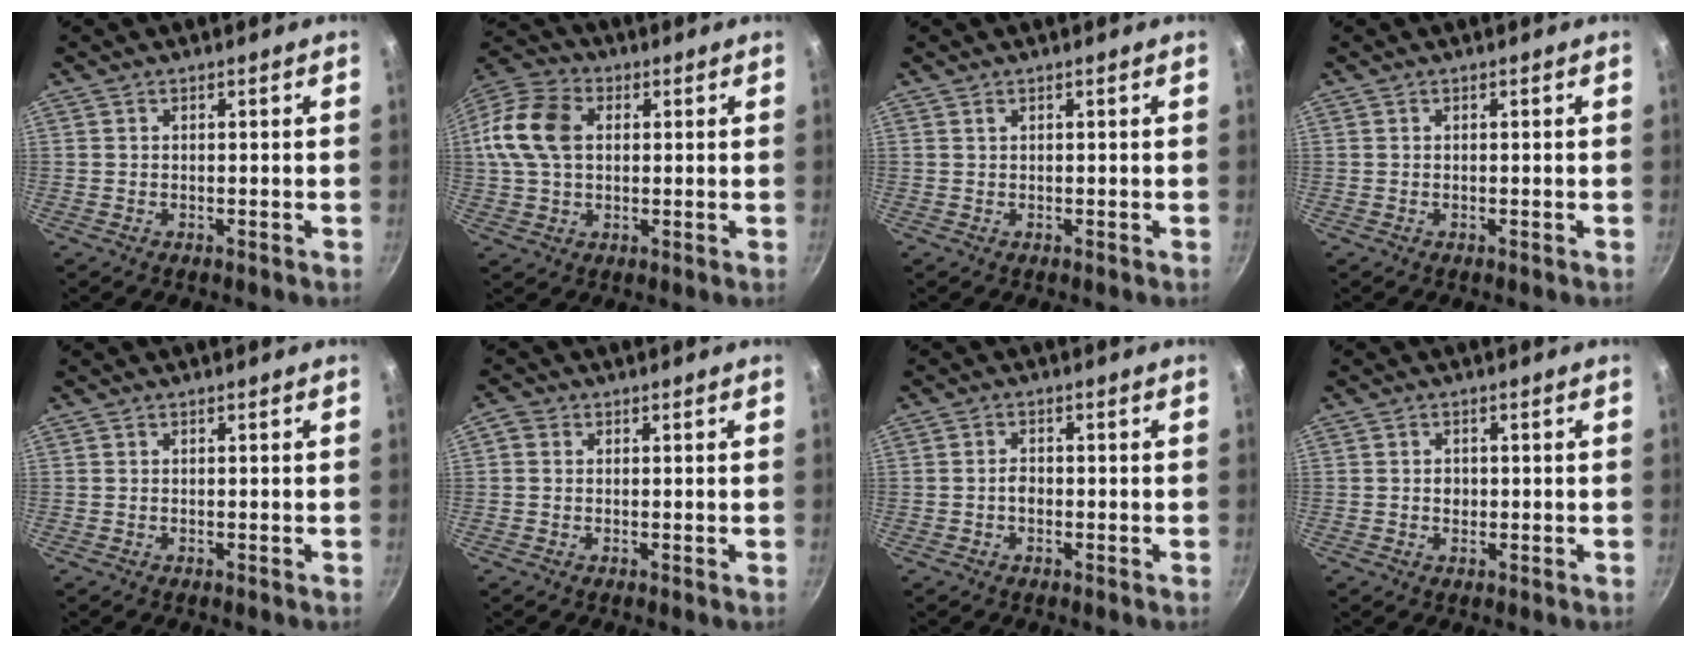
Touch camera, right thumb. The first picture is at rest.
{"total": 13.3, "force": [2.0, 9.3, 9.4], "torque": [-0.176, 0.020, 0.022]}
{"total": 0.0}
{"total": 0.0}
{"total": 0.0}
{"total": 2.0, "force": [0.2, 1.9, 0.8], "torque": [-0.013, 0.007, -0.002]}
{"total": 1.9, "force": [-0.5, 1.3, 1.3], "torque": [-0.016, 0.011, -0.009]}
{"total": 1.8, "force": [-0.1, 1.5, 0.9], "torque": [-0.009, 0.003, -0.003]}